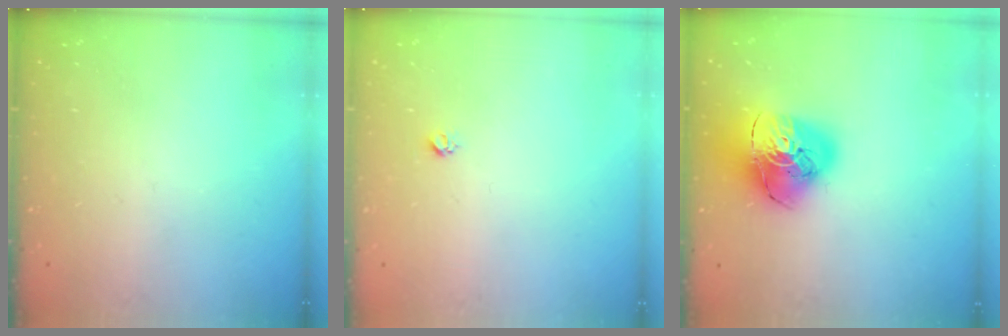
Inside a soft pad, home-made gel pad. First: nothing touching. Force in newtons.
{"total": 3.0, "press": 2.9, "slide": 0.4}
{"total": 18.7, "press": 18.6, "slide": 2.1}